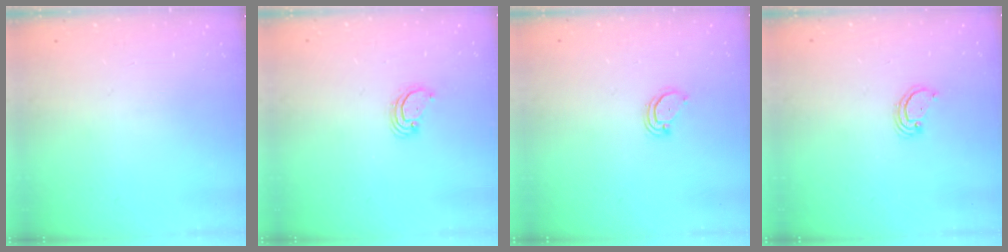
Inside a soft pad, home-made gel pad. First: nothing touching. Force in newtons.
{"total": 2.9, "press": 2.9, "slide": 0.3}
{"total": 3.0, "press": 3.0, "slide": 0.2}
{"total": 2.5, "press": 2.5, "slide": 0.2}